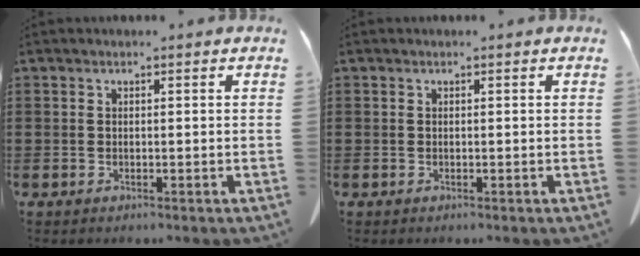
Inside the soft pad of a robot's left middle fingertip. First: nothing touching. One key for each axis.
{"total": 0.0}